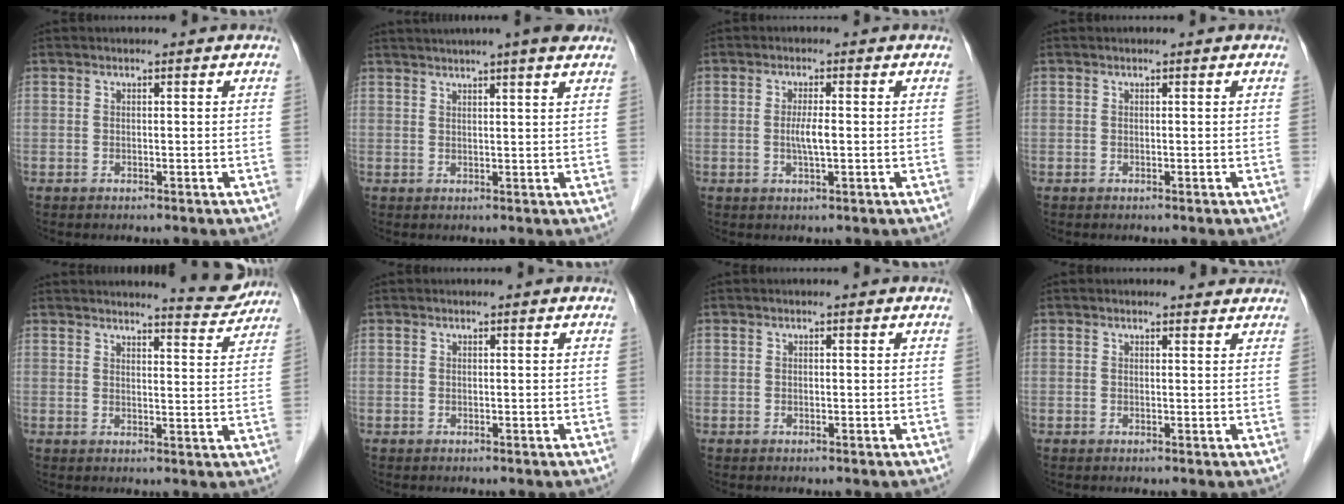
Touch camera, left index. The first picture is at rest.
{"total": 8.8, "force": [7.2, -0.2, 5.1], "torque": [-0.077, 0.024, 0.089]}
{"total": 2.8, "force": [-0.3, 0.3, 2.7], "torque": [-0.055, -0.002, -0.004]}
{"total": 0.0}
{"total": 6.0, "force": [5.9, 0.4, 0.9], "torque": [-0.017, -0.022, 0.066]}
{"total": 0.0}
{"total": 0.0}
{"total": 1.7, "force": [1.6, 0.6, 0.1], "torque": [-0.008, 0.001, 0.012]}